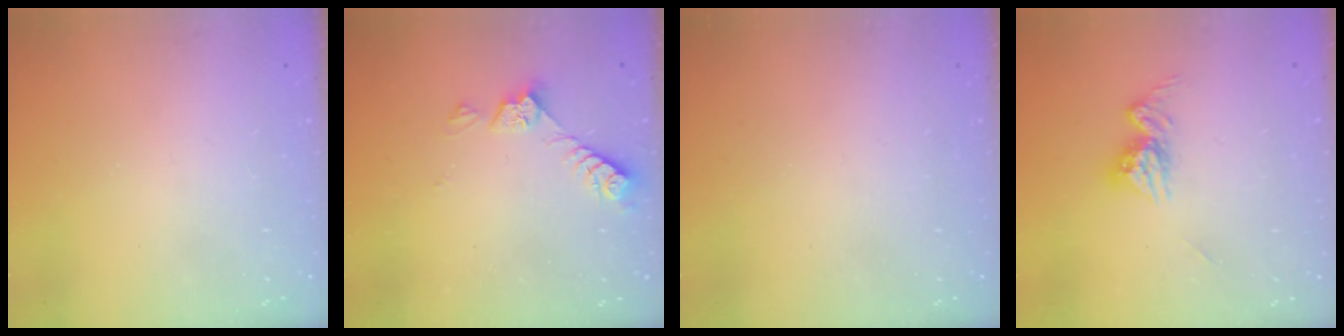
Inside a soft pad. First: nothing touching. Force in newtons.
{"total": 4.9, "press": 4.8, "slide": 0.6}
{"total": 0.0}
{"total": 9.4, "press": 9.4, "slide": 0.8}